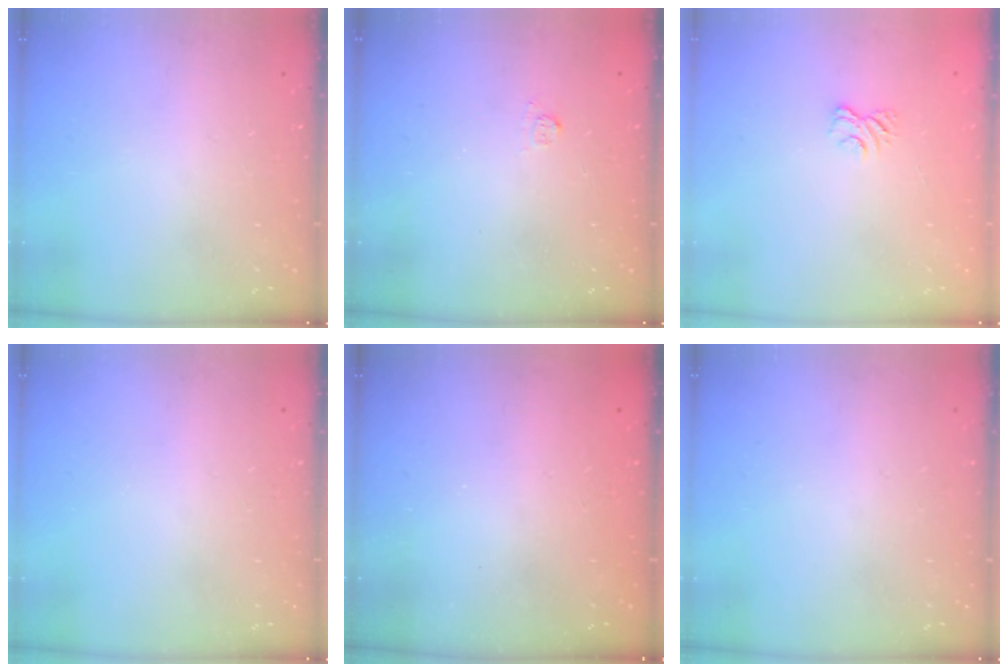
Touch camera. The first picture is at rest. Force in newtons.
{"total": 2.2, "press": 2.0, "slide": 0.9}
{"total": 2.8, "press": 2.5, "slide": 1.3}
{"total": 0.0}
{"total": 2.3, "press": 2.2, "slide": 0.8}
{"total": 0.0}